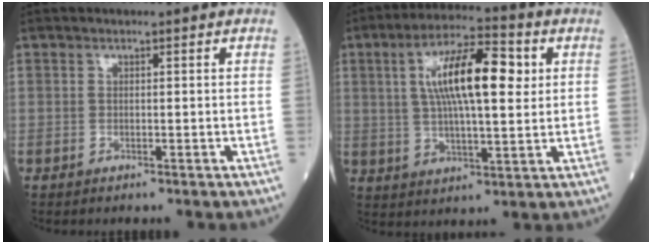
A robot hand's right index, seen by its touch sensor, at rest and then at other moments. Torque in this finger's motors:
{"motor_torque": [1.26, 0.88, 0.38, 0.21]}